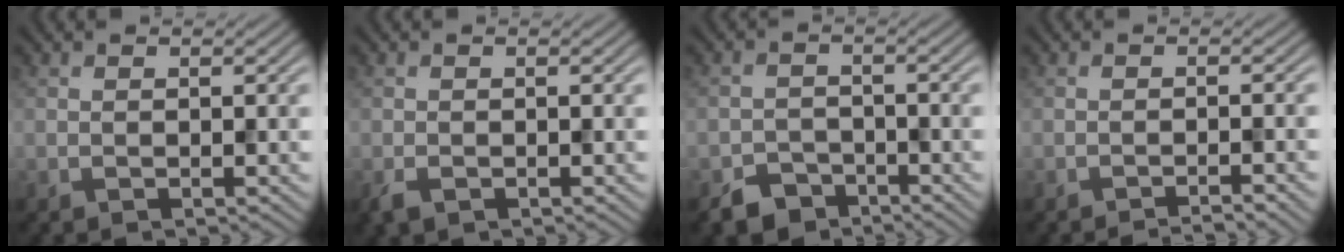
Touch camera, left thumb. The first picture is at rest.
{"total": 1.5, "force": [-0.7, 1.1, 0.8], "torque": [-0.024, -0.009, -0.016]}
{"total": 4.0, "force": [-3.1, 2.2, 1.1], "torque": [-0.015, -0.005, -0.060]}
{"total": 2.6, "force": [-1.9, 0.2, 1.7], "torque": [-0.015, 0.006, -0.035]}